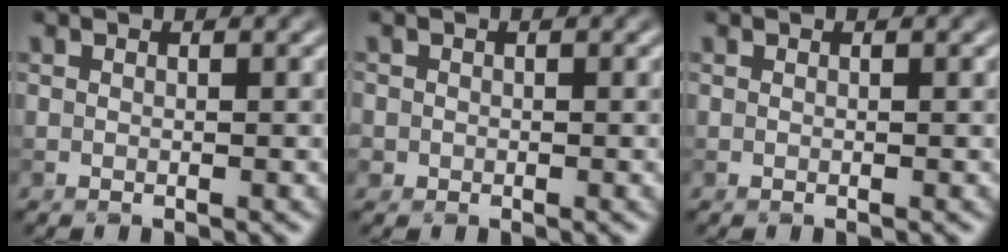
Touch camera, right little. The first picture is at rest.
{"total": 0.7, "force": [-0.1, 0.7, 0.0], "torque": [0.008, -0.003, -0.003]}
{"total": 0.0}